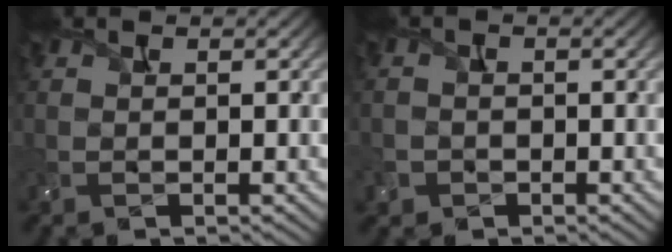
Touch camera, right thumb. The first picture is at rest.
{"total": 1.9, "force": [-0.8, 1.7, 0.3], "torque": [0.001, -0.001, -0.020]}